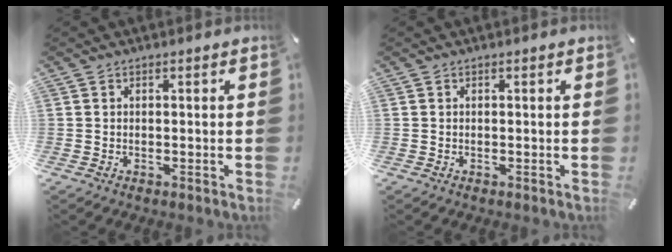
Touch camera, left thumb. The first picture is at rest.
{"total": 0.0}